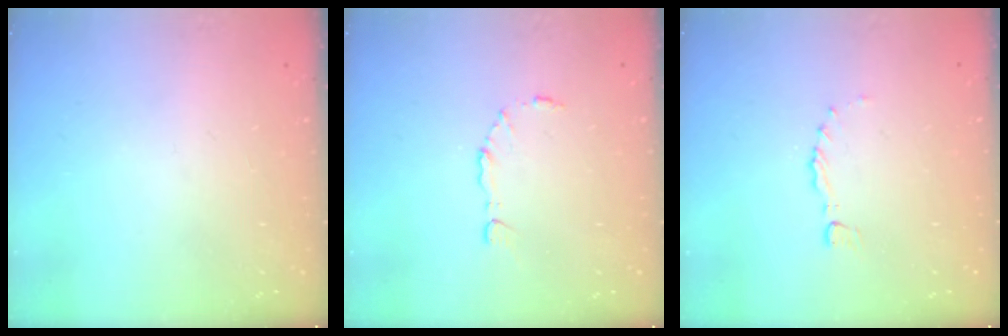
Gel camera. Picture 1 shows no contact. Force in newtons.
{"total": 5.2, "press": 5.2, "slide": 0.8}
{"total": 0.0}